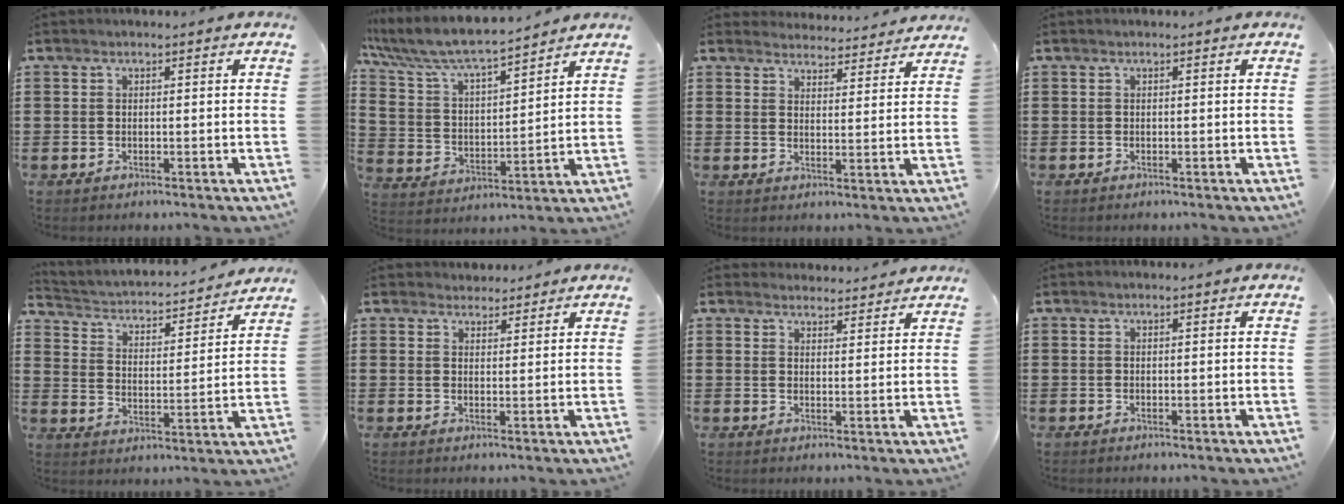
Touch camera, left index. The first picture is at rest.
{"total": 7.8, "force": [7.1, 1.3, 3.0], "torque": [-0.090, -0.039, 0.122]}
{"total": 4.2, "force": [4.1, 0.3, 0.1], "torque": [-0.009, -0.024, 0.074]}
{"total": 0.0}
{"total": 2.4, "force": [2.1, 0.9, 0.5], "torque": [-0.029, -0.025, 0.025]}
{"total": 2.3, "force": [2.1, 1.0, -0.2], "torque": [-0.004, 0.004, 0.040]}
{"total": 2.8, "force": [2.7, 0.4, 0.0], "torque": [0.001, -0.011, 0.051]}
{"total": 0.0}